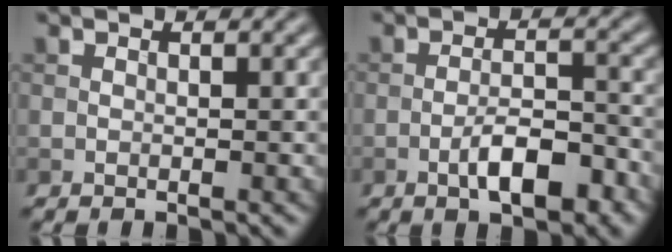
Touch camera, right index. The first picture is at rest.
{"total": 4.9, "force": [-2.4, 1.7, 3.9], "torque": [-0.062, 0.005, -0.039]}